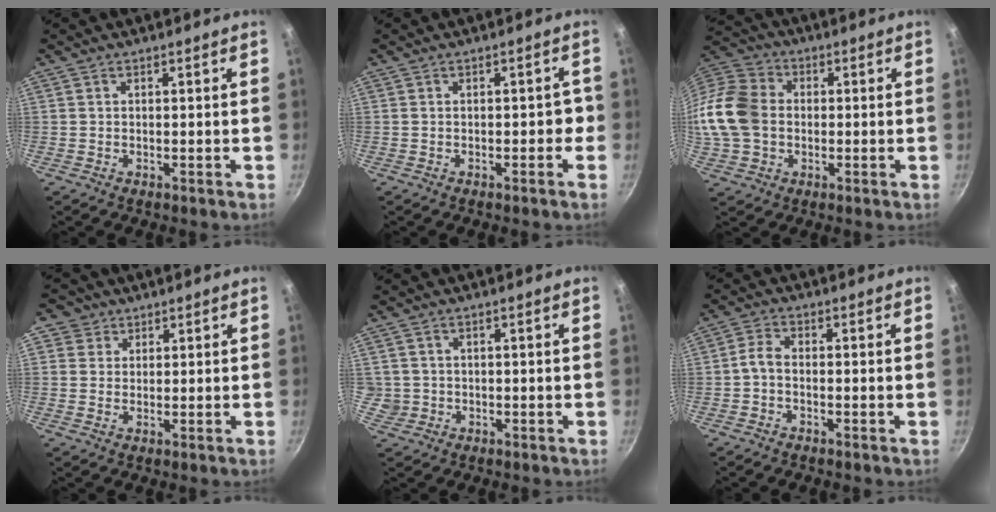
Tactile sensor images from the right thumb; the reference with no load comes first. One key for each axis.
{"total": 2.4, "fx": -0.8, "fy": 1.4, "fz": 1.9, "tx": -0.004, "ty": 0.018, "tz": -0.011}
{"total": 15.7, "fx": -0.8, "fy": 12.6, "fz": 9.5, "tx": -0.186, "ty": 0.026, "tz": -0.029}
{"total": 3.7, "fx": 1.6, "fy": 3.3, "fz": 0.4, "tx": 0.035, "ty": 0.002, "tz": 0.020}
{"total": 2.9, "fx": 0.0, "fy": 2.8, "fz": 0.5, "tx": 0.001, "ty": 0.010, "tz": 0.008}
{"total": 2.8, "fx": -1.0, "fy": 1.3, "fz": 2.2, "tx": -0.060, "ty": 0.015, "tz": -0.029}